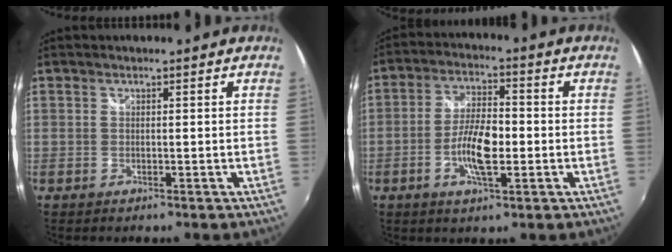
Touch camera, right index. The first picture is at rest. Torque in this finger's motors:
{"motor_torque": [0.36, 0.03, 0.54, 0.06]}